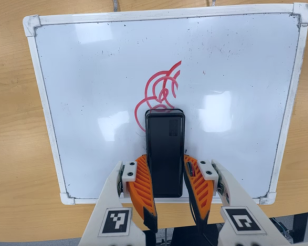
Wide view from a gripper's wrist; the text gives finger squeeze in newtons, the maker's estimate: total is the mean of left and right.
{"total": 8.3, "left": 6.5, "right": 10.1}